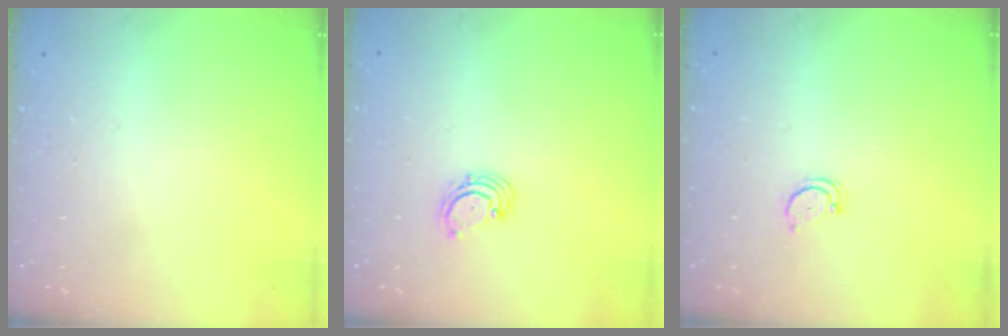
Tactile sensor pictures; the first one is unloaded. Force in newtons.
{"total": 1.9, "press": 1.8, "slide": 0.2}
{"total": 2.5, "press": 2.4, "slide": 0.5}